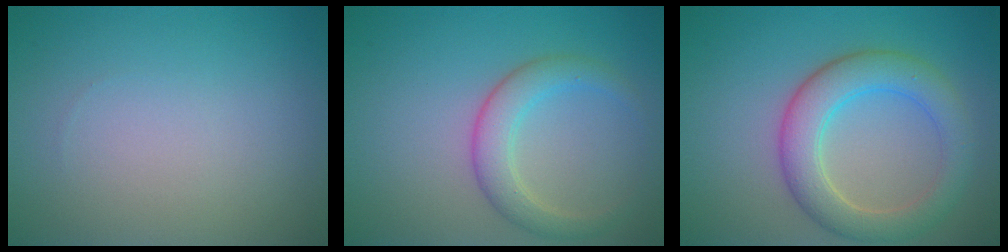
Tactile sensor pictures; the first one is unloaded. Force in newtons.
{"total": 3.2, "press": 3.2, "slide": 0.1}
{"total": 5.4, "press": 5.4, "slide": 0.3}